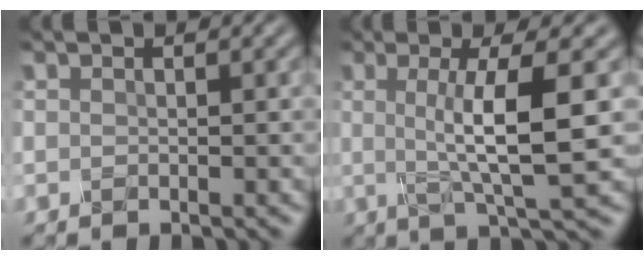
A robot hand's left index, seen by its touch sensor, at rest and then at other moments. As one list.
[{"total": 7.0, "force": [0.5, 1.3, 6.9], "torque": [-0.112, 0.004, 0.008]}]